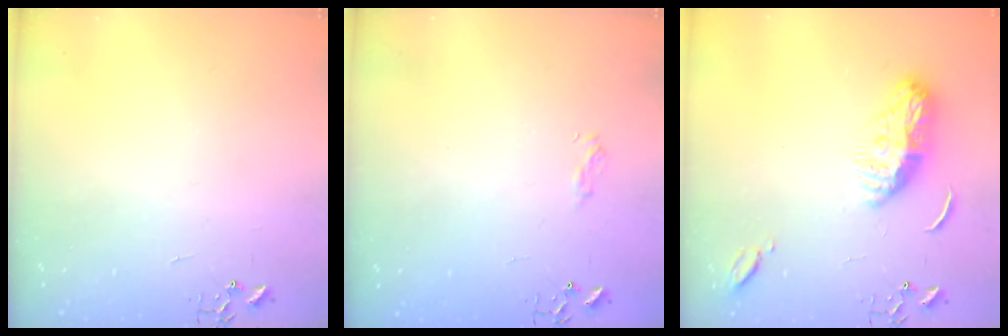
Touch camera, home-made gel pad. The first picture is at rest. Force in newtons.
{"total": 7.1, "press": 7.1, "slide": 0.8}
{"total": 11.1, "press": 11.0, "slide": 1.0}